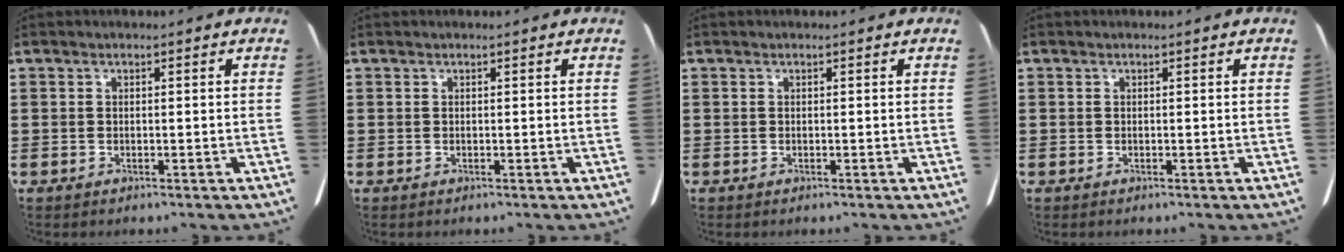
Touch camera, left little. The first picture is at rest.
{"total": 0.0}
{"total": 0.0}
{"total": 0.0}